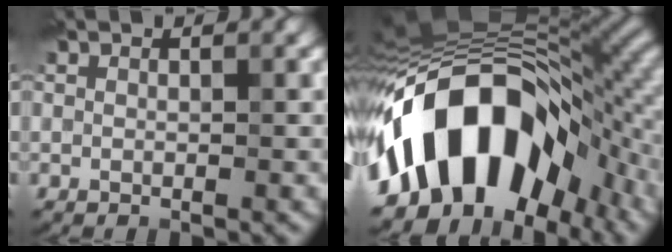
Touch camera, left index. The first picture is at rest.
{"total": 16.4, "force": [-5.5, 9.4, 12.3], "torque": [-0.182, 0.022, -0.114]}